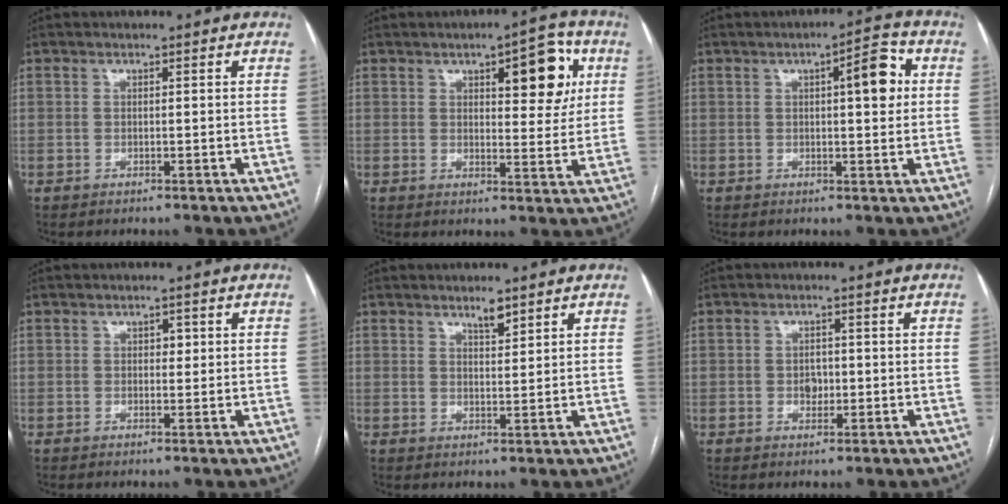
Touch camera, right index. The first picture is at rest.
{"total": 9.5, "force": [3.6, 3.2, 8.2], "torque": [-0.101, 0.012, 0.047]}
{"total": 6.6, "force": [1.5, 1.6, 6.2], "torque": [-0.084, 0.014, 0.016]}
{"total": 1.4, "force": [0.3, 0.9, 1.0], "torque": [-0.011, 0.004, 0.003]}
{"total": 2.5, "force": [2.0, 0.5, 1.5], "torque": [-0.030, -0.002, 0.036]}
{"total": 2.2, "force": [-0.3, 1.6, 1.5], "torque": [-0.019, 0.004, -0.002]}